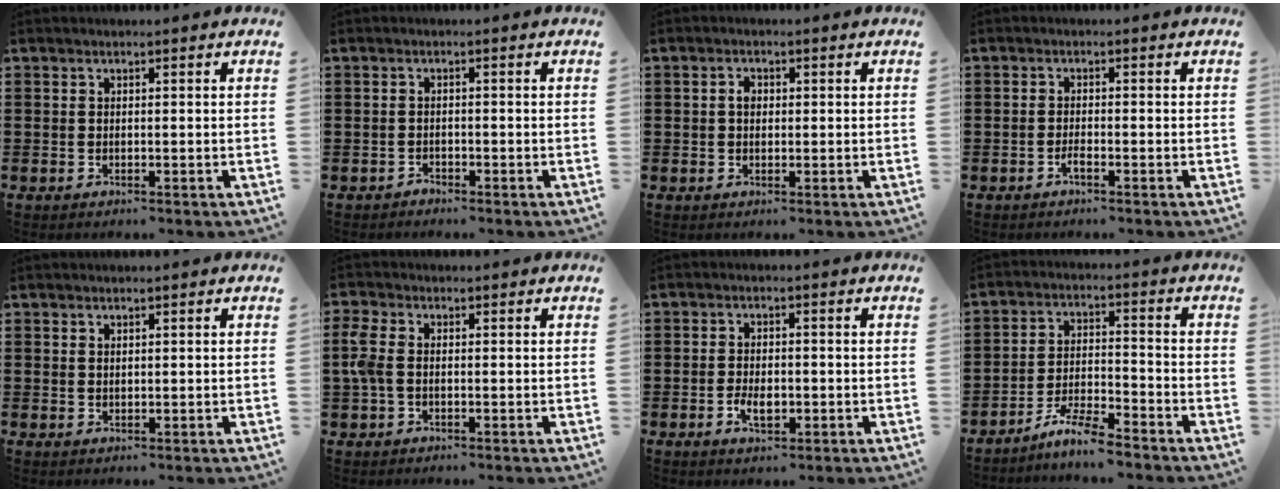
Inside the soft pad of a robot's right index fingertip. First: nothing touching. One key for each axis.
{"total": 1.0, "fx": -1.0, "fy": 0.3, "fz": -0.1, "tx": -0.002, "ty": 0.004, "tz": -0.022}
{"total": 1.8, "fx": 0.2, "fy": 1.2, "fz": 1.2, "tx": -0.025, "ty": 0.007, "tz": 0.002}
{"total": 1.4, "fx": -1.0, "fy": 0.1, "fz": 1.0, "tx": -0.020, "ty": -0.006, "tz": -0.017}
{"total": 0.8, "fx": 0.6, "fy": 0.5, "fz": 0.2, "tx": -0.005, "ty": 0.002, "tz": 0.011}
{"total": 3.6, "fx": -0.3, "fy": 2.1, "fz": 2.9, "tx": -0.086, "ty": -0.004, "tz": -0.014}
{"total": 3.5, "fx": -1.1, "fy": 1.6, "fz": 2.9, "tx": -0.052, "ty": 0.001, "tz": -0.016}
{"total": 5.7, "fx": -5.2, "fy": 0.1, "fz": 2.3, "tx": -0.053, "ty": -0.002, "tz": -0.102}